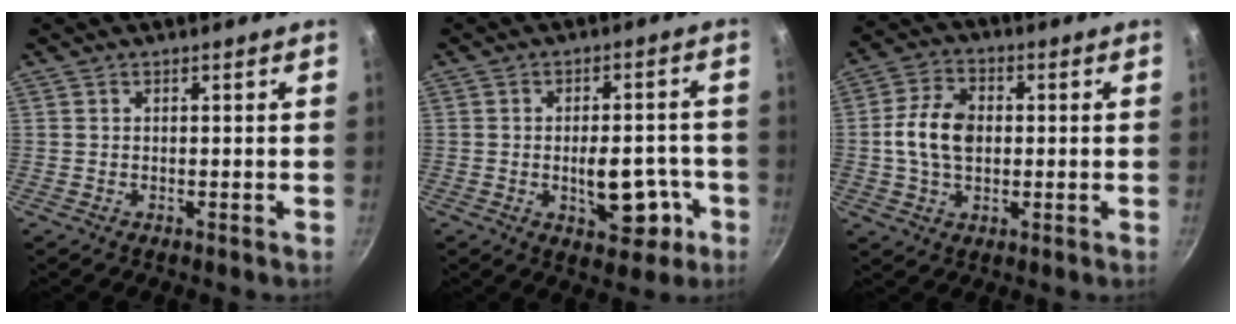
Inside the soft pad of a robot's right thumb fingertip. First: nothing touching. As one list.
[{"total": 10.3, "force": [-2.9, 5.6, 8.1], "torque": [-0.081, 0.019, -0.029]}, {"total": 9.5, "force": [0.1, 6.4, 7.0], "torque": [-0.123, 0.016, -0.009]}]